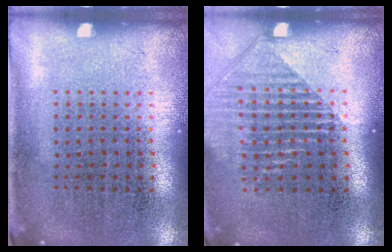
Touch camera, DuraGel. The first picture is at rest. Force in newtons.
{"total": 1.6, "press": 1.4, "slide": 0.7}